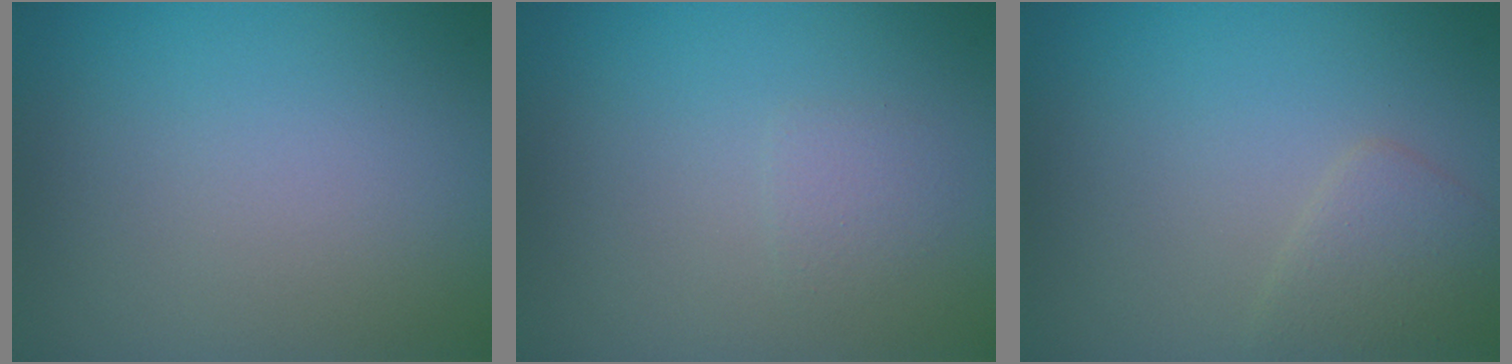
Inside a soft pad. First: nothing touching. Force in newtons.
{"total": 0.9, "press": 0.9, "slide": 0.1}
{"total": 2.0, "press": 2.0, "slide": 0.0}